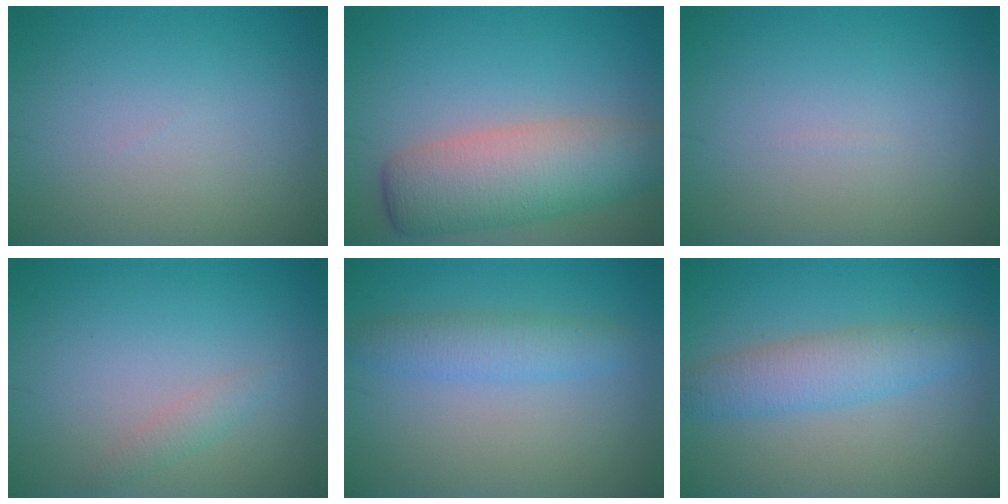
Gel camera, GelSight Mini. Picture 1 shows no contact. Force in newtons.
{"total": 7.4, "press": 7.4, "slide": 0.2}
{"total": 0.0}
{"total": 1.1, "press": 1.1, "slide": 0.0}
{"total": 2.9, "press": 2.9, "slide": 0.1}
{"total": 3.9, "press": 3.9, "slide": 0.0}